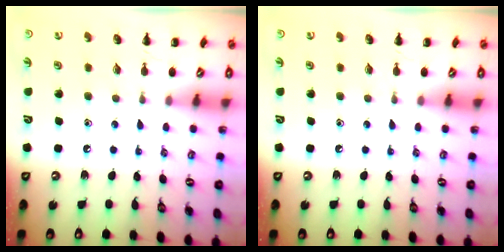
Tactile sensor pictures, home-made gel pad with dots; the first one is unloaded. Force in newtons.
{"total": 0.0}